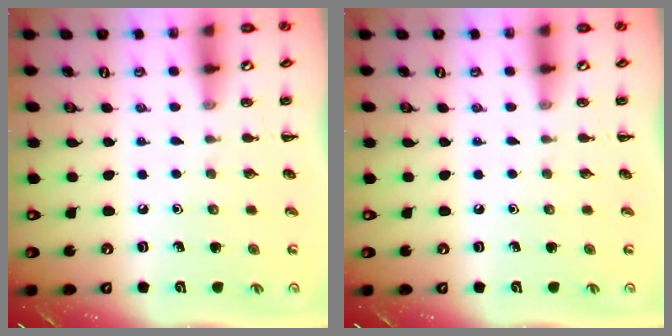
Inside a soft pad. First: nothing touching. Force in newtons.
{"total": 0.0}